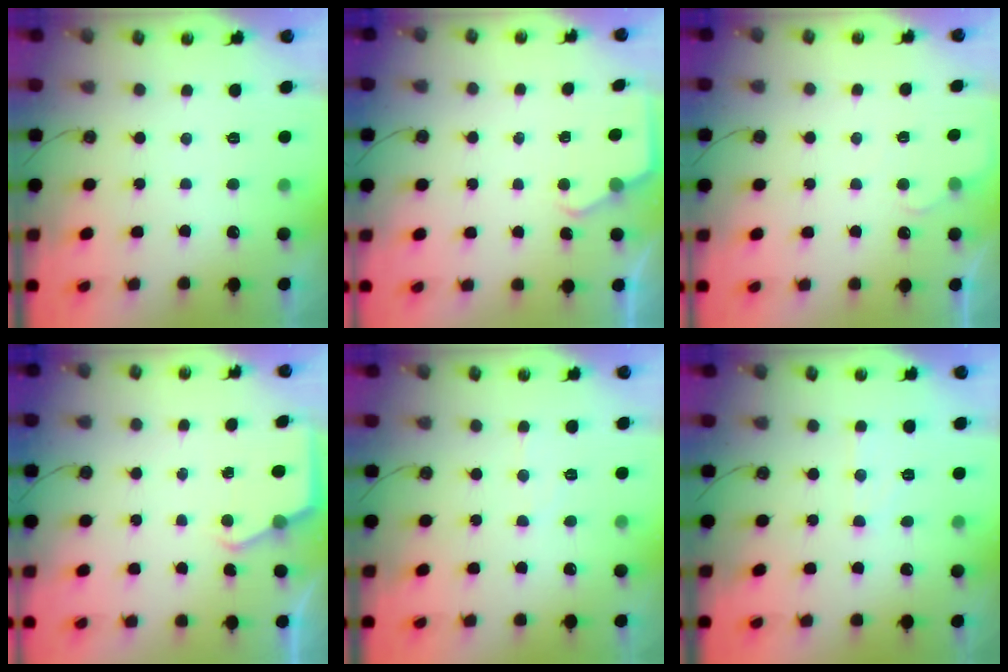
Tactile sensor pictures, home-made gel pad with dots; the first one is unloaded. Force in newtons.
{"total": 2.9, "press": 2.8, "slide": 0.4}
{"total": 3.5, "press": 3.4, "slide": 0.5}
{"total": 3.2, "press": 3.2, "slide": 0.5}
{"total": 5.2, "press": 5.2, "slide": 0.8}
{"total": 5.5, "press": 5.5, "slide": 0.4}